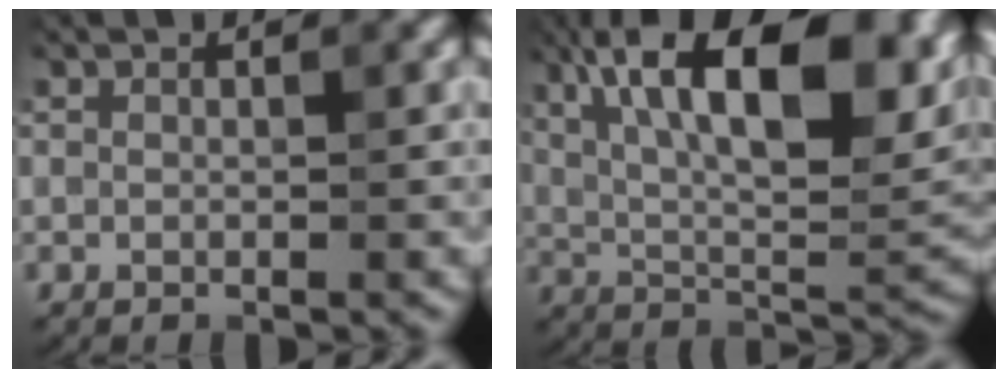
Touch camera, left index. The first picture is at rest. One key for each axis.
{"total": 17.1, "fx": 6.5, "fy": 6.7, "fz": 14.3, "tx": -0.227, "ty": 0.029, "tz": 0.101}